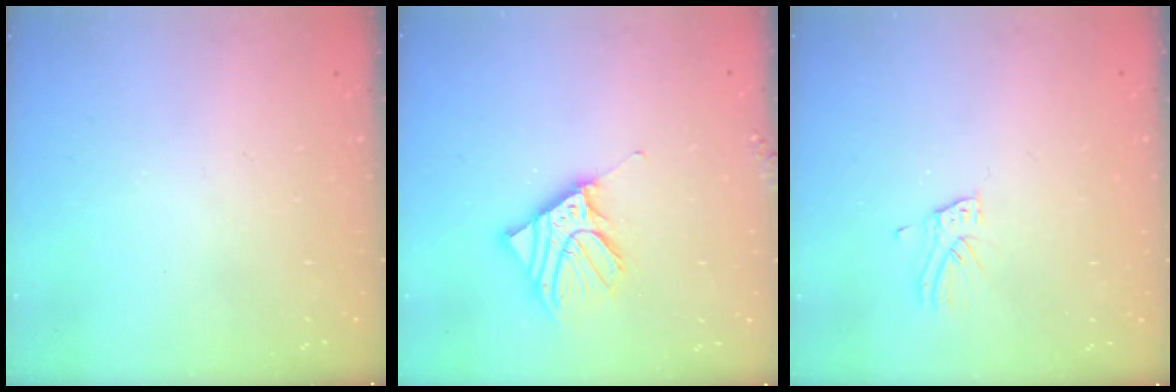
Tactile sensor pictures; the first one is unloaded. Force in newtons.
{"total": 11.1, "press": 10.9, "slide": 2.2}
{"total": 3.8, "press": 3.8, "slide": 0.2}